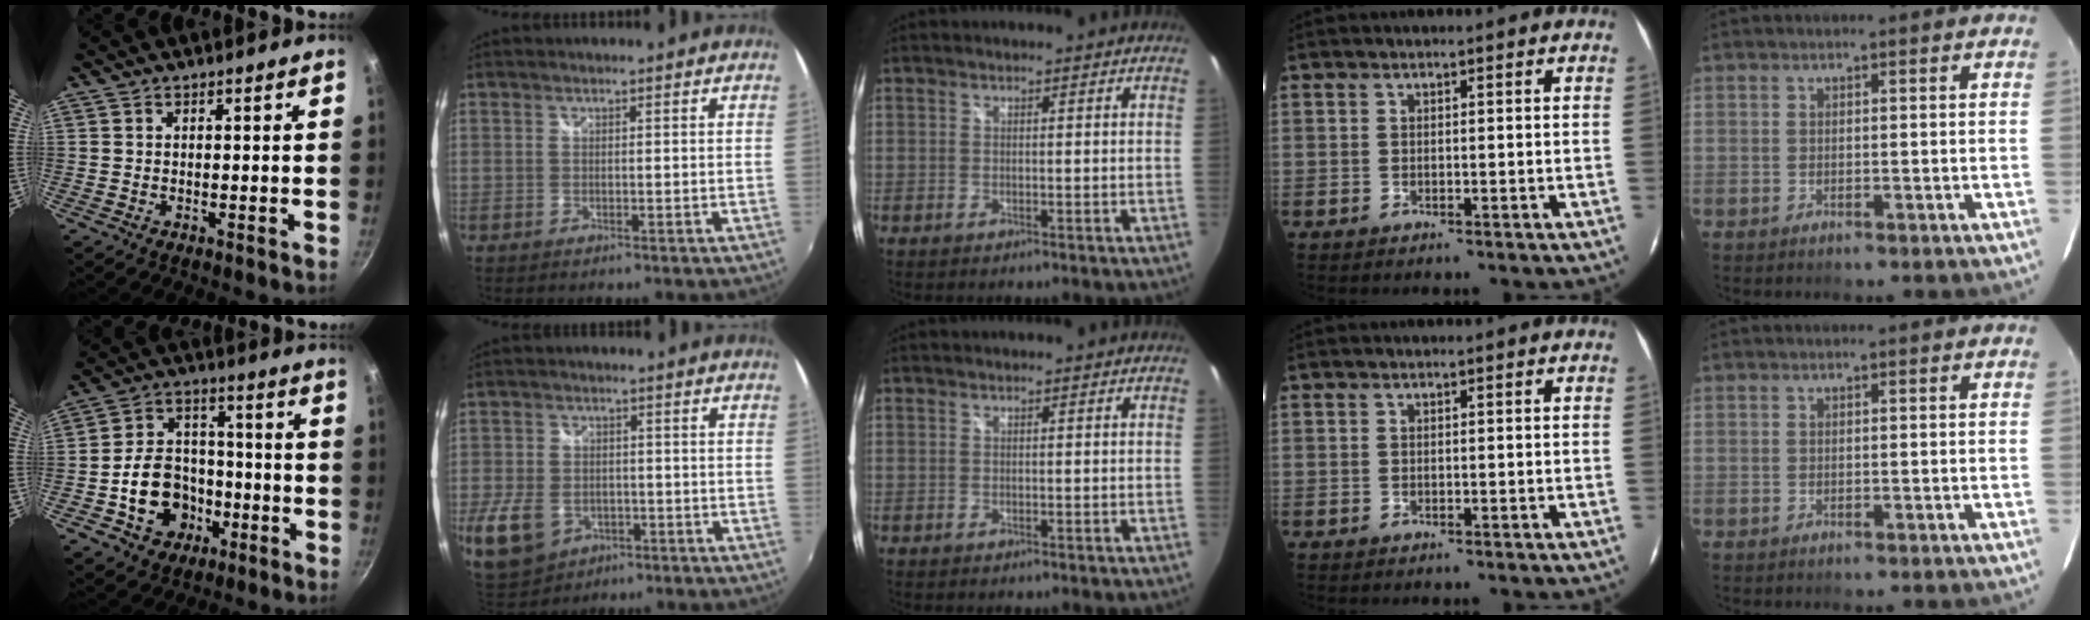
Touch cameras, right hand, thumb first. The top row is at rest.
{"thumb": {"total": 13.7, "force": [-4.4, 11.0, 6.9], "torque": [-0.087, 0.052, -0.065]}, "index": {"total": 13.1, "force": [-5.0, 9.8, 7.1], "torque": [-0.196, -0.020, -0.076]}}